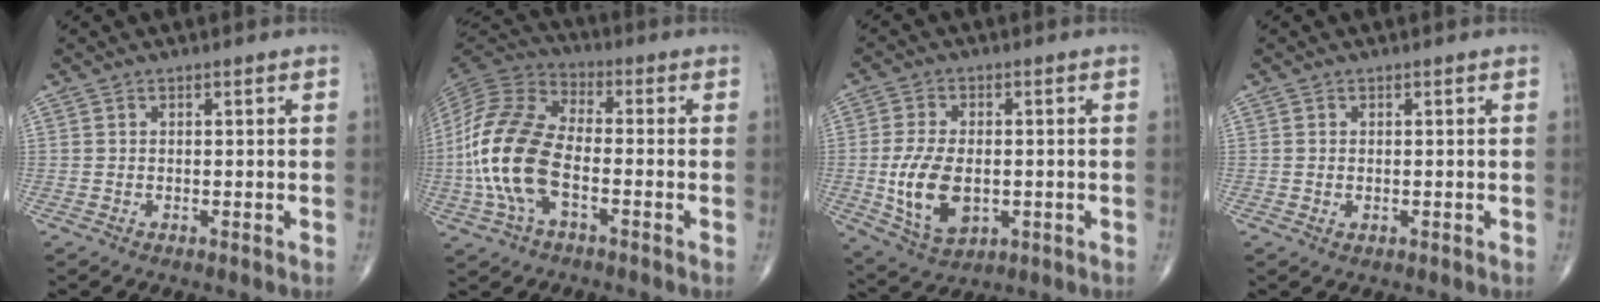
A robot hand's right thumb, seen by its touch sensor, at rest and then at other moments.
{"total": 16.9, "force": [-3.5, 8.8, 13.9], "torque": [-0.300, 0.028, -0.071]}
{"total": 11.4, "force": [-1.5, 6.7, 9.1], "torque": [-0.169, -0.006, -0.016]}
{"total": 0.6, "force": [0.0, 0.4, 0.4], "torque": [-0.008, 0.002, 0.003]}